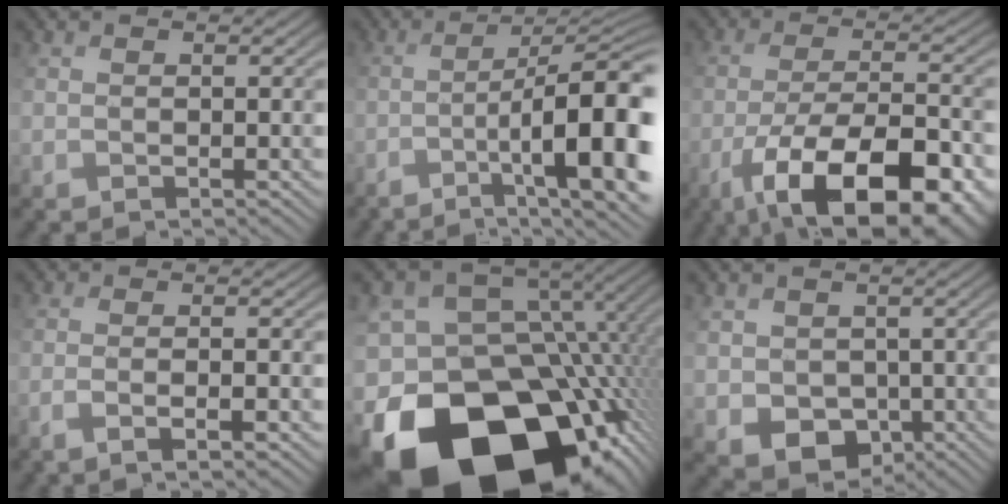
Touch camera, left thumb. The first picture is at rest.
{"total": 15.1, "force": [-5.3, 3.7, 13.6], "torque": [-0.157, 0.006, -0.068]}
{"total": 17.3, "force": [-9.3, 6.7, 13.0], "torque": [-0.212, -0.025, -0.137]}
{"total": 3.4, "force": [-1.4, 0.4, 3.1], "torque": [-0.044, 0.007, -0.034]}
{"total": 21.7, "force": [-10.3, 13.6, 13.3], "torque": [-0.287, -0.044, -0.145]}
{"total": 5.4, "force": [-0.5, 4.8, 2.5], "torque": [-0.062, -0.025, -0.008]}